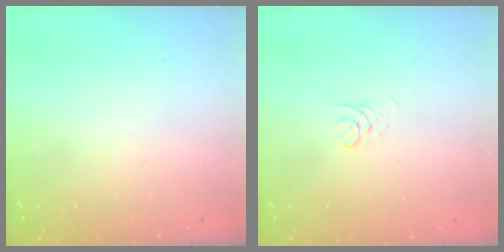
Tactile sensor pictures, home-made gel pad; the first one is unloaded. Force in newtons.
{"total": 1.0, "press": 1.0, "slide": 0.1}